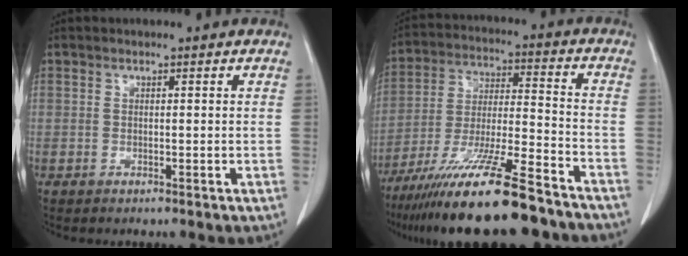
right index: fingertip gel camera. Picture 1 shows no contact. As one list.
[{"total": 19.3, "force": [-14.9, 1.1, 12.2], "torque": [-0.219, -0.032, -0.258]}]